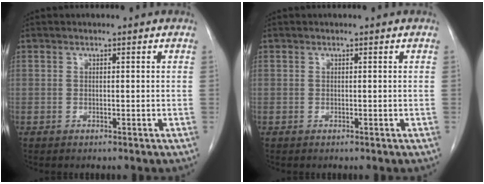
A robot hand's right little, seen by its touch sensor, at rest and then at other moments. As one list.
[{"total": 0.0}]